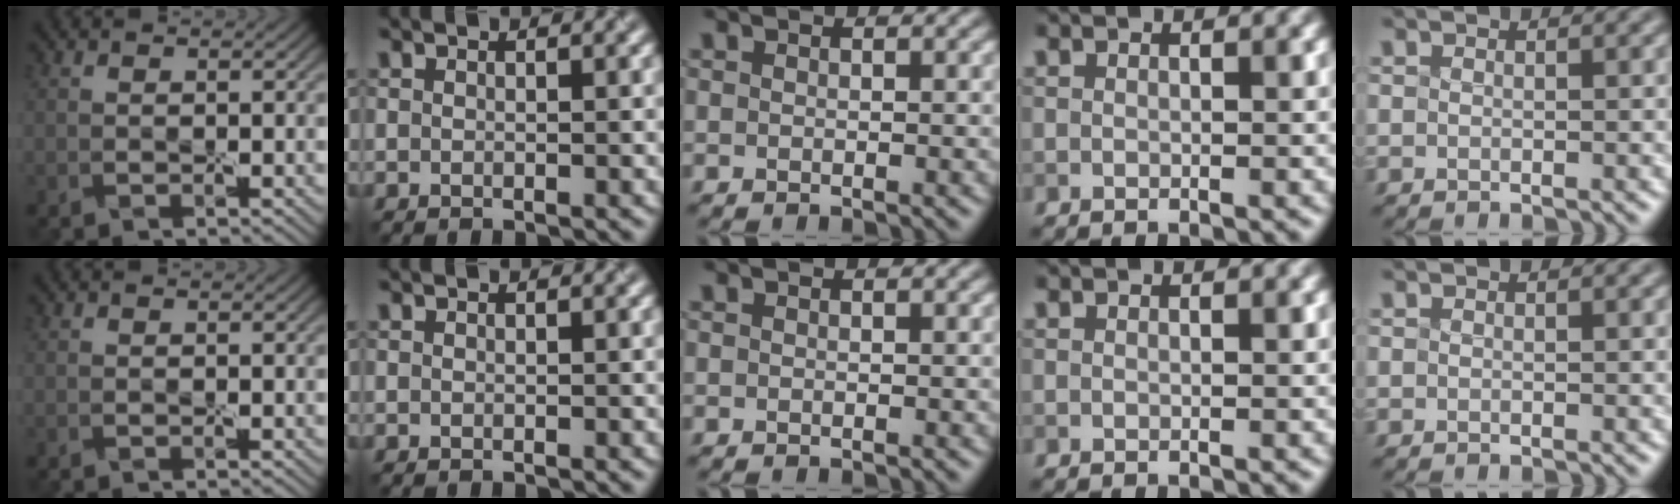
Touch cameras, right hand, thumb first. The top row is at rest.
{}